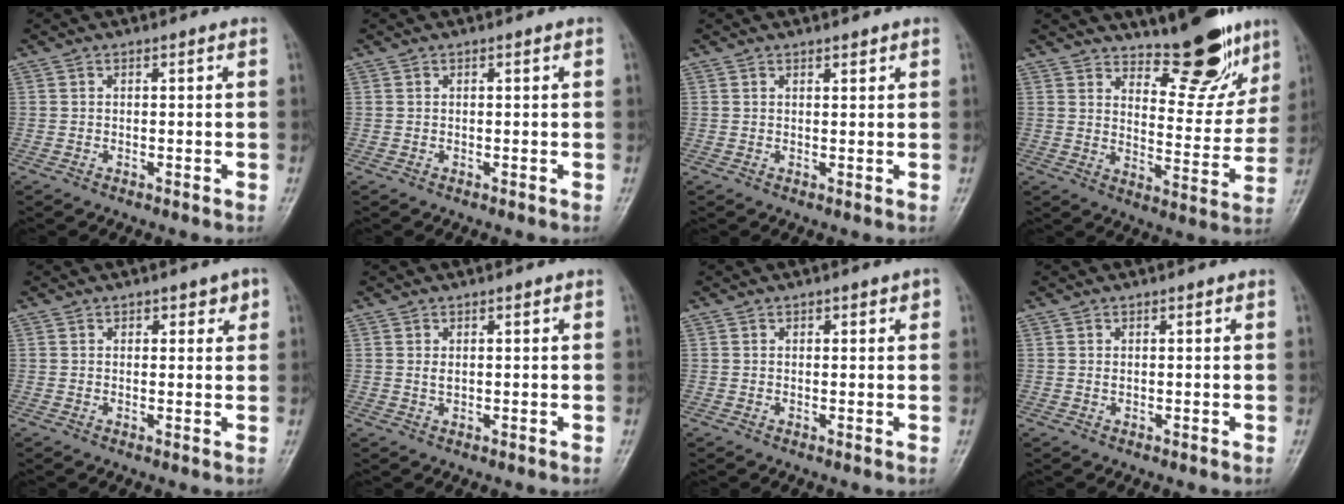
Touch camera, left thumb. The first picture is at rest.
{"total": 0.0}
{"total": 1.3, "force": [1.0, 0.5, 0.6], "torque": [-0.006, -0.006, 0.015]}
{"total": 13.8, "force": [10.6, 4.8, 7.4], "torque": [-0.059, -0.080, 0.159]}
{"total": 3.2, "force": [1.7, 1.8, 2.0], "torque": [-0.003, -0.006, 0.021]}
{"total": 1.7, "force": [0.8, 0.7, 1.3], "torque": [-0.022, -0.002, 0.017]}
{"total": 2.2, "force": [1.1, 1.0, 1.6], "torque": [-0.013, -0.002, 0.014]}
{"total": 1.0, "force": [0.6, 0.4, 0.7], "torque": [-0.010, 0.000, 0.010]}